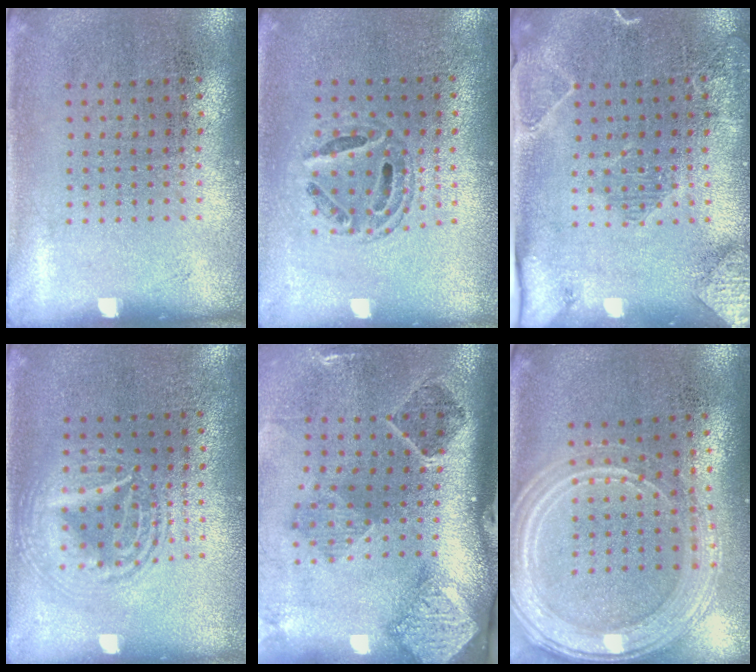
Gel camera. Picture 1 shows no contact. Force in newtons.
{"total": 0.8, "press": 0.8, "slide": 0.1}
{"total": 2.0, "press": 2.0, "slide": 0.4}
{"total": 1.8, "press": 1.8, "slide": 0.2}
{"total": 2.9, "press": 1.8, "slide": 2.2}
{"total": 1.8, "press": 1.7, "slide": 0.5}